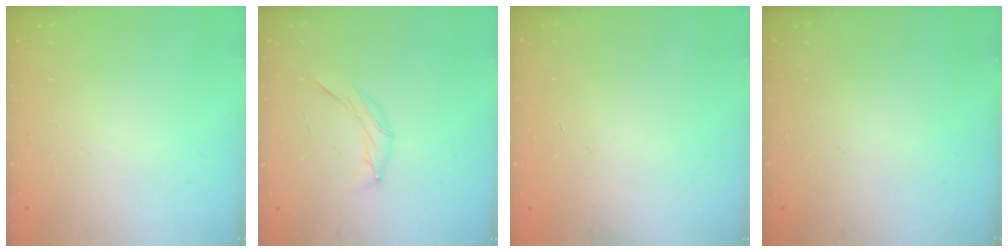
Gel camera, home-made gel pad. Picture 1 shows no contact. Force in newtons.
{"total": 7.0, "press": 6.9, "slide": 1.4}
{"total": 0.6, "press": 0.5, "slide": 0.2}
{"total": 0.0}